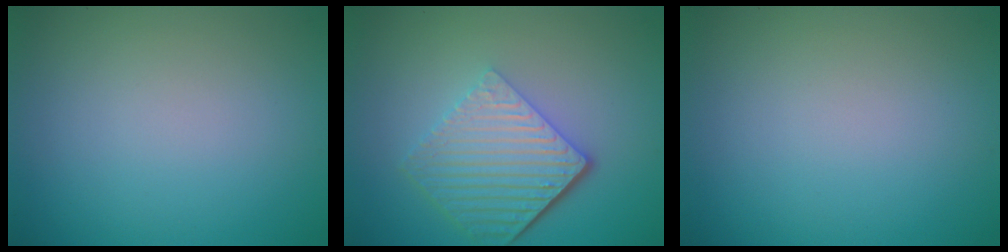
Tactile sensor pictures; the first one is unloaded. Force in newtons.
{"total": 6.1, "press": 4.3, "slide": 4.4}
{"total": 0.0}